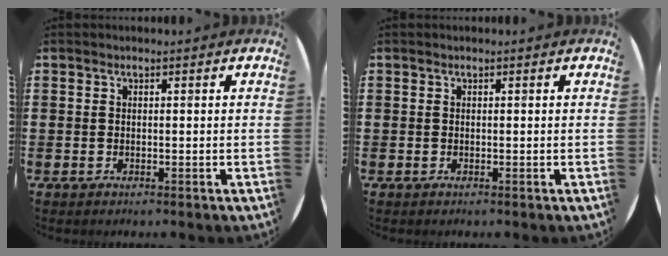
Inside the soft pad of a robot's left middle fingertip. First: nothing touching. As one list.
[{"total": 0.0}]